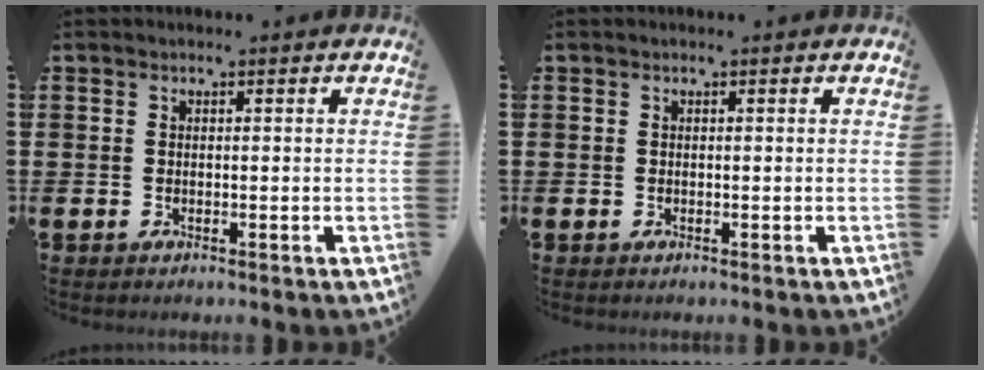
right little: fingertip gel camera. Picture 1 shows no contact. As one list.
[{"total": 0.0}]